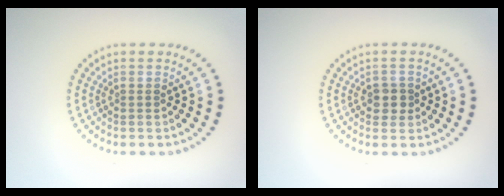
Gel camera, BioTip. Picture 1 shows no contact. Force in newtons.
{"total": 1.8, "press": 1.7, "slide": 0.6}